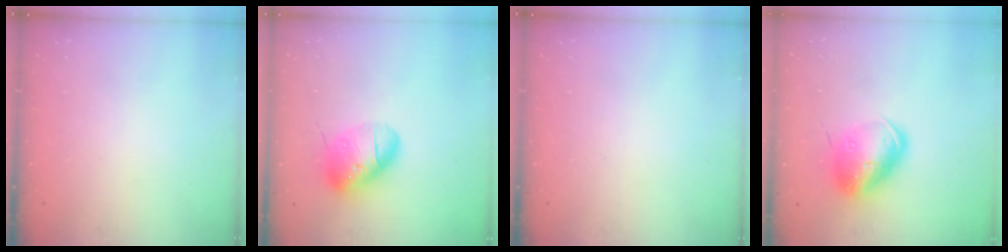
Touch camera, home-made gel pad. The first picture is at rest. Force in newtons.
{"total": 14.1, "press": 13.9, "slide": 2.6}
{"total": 0.0}
{"total": 14.4, "press": 14.2, "slide": 2.6}